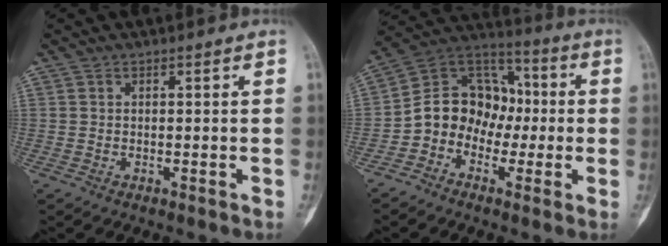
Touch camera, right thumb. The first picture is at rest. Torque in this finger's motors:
{"motor_torque": [1.38, 1.59, 0.74, -0.75, 0.03]}